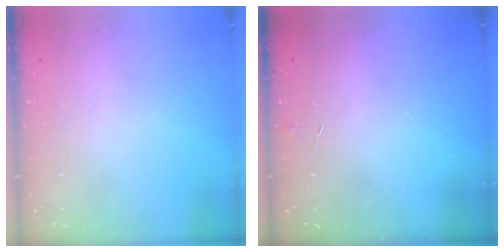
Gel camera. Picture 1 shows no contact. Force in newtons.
{"total": 2.9, "press": 2.9, "slide": 0.3}